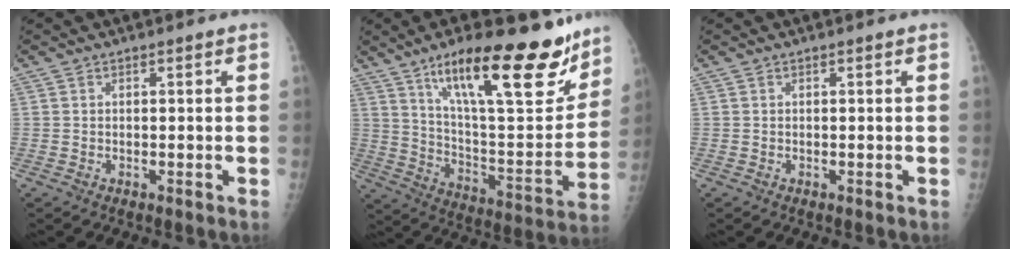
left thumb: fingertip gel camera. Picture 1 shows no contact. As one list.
[{"total": 26.2, "force": [16.8, 7.6, 18.5], "torque": [-0.241, -0.069, 0.272]}, {"total": 0.0}]